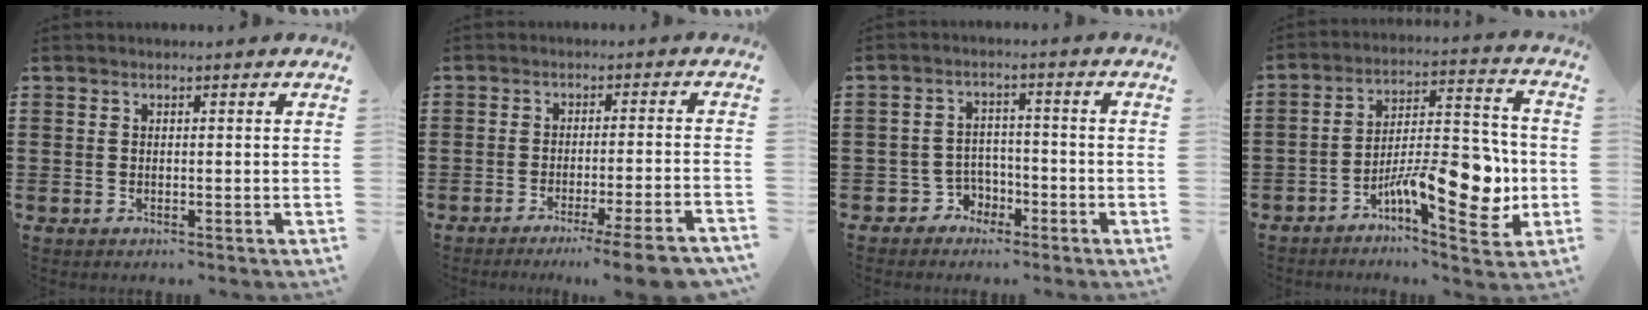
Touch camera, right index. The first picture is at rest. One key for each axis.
{"total": 5.4, "fx": -4.2, "fy": -0.7, "fz": 3.4, "tx": -0.050, "ty": -0.017, "tz": -0.076}
{"total": 3.5, "fx": -2.3, "fy": 2.5, "fz": 0.7, "tx": -0.024, "ty": 0.007, "tz": -0.050}
{"total": 13.6, "fx": -4.7, "fy": 5.1, "fz": 11.7, "tx": -0.181, "ty": 0.003, "tz": -0.080}